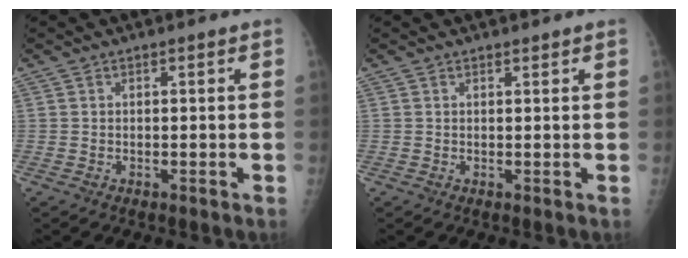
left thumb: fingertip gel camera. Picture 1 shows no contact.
{"total": 0.7, "force": [0.7, 0.2, 0.2], "torque": [-0.003, -0.006, 0.012]}